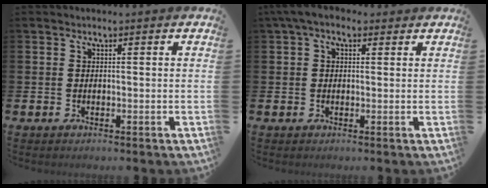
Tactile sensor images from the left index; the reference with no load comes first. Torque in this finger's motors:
{"motor_torque": [1.19, -0.95, 0.12, 0.21]}